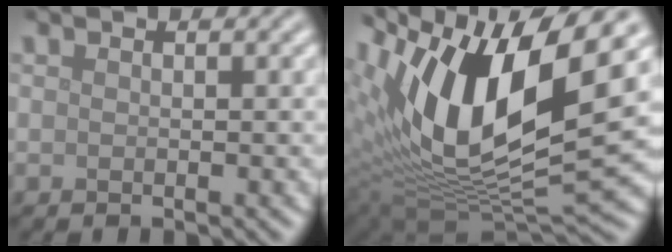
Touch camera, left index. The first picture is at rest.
{"total": 14.4, "force": [4.9, 5.3, 12.5], "torque": [-0.234, 0.002, 0.088]}